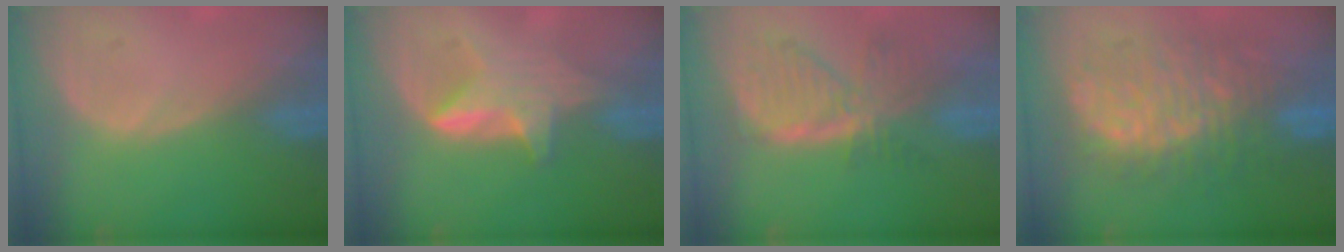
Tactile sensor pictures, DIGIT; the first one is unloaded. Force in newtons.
{"total": 6.1, "press": 5.7, "slide": 2.1}
{"total": 8.2, "press": 7.1, "slide": 4.0}
{"total": 12.3, "press": 12.2, "slide": 1.3}